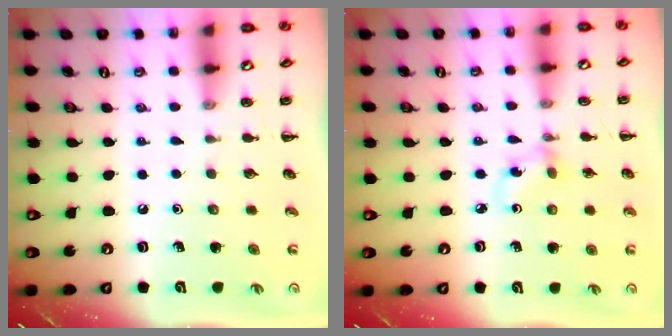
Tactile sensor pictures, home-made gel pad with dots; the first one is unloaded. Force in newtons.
{"total": 2.8, "press": 2.6, "slide": 1.0}